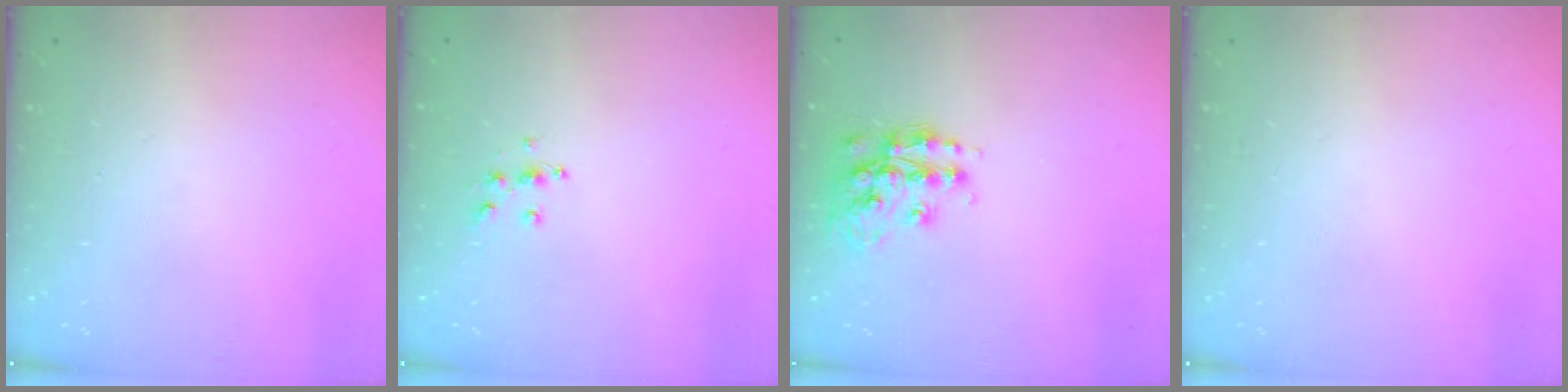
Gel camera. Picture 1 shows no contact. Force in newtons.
{"total": 6.1, "press": 6.1, "slide": 0.4}
{"total": 13.7, "press": 13.7, "slide": 0.9}
{"total": 0.0}